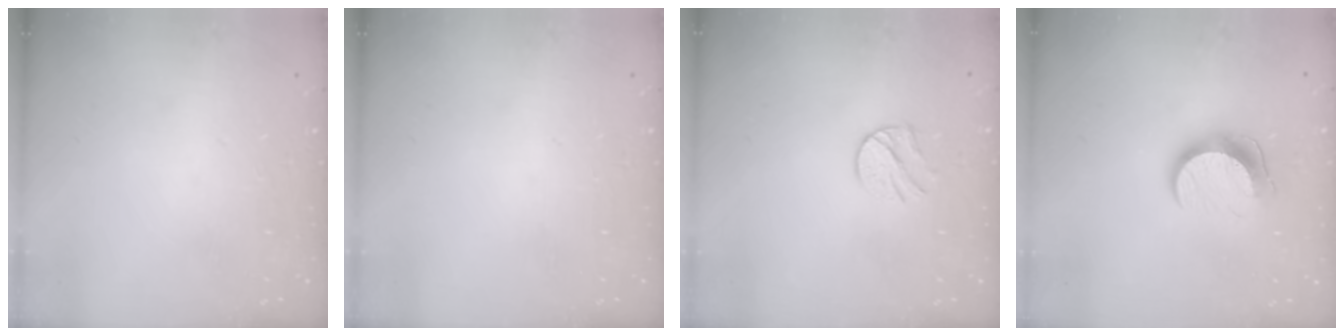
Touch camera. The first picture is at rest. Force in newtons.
{"total": 0.0}
{"total": 7.9, "press": 7.8, "slide": 0.6}
{"total": 10.3, "press": 10.3, "slide": 0.5}